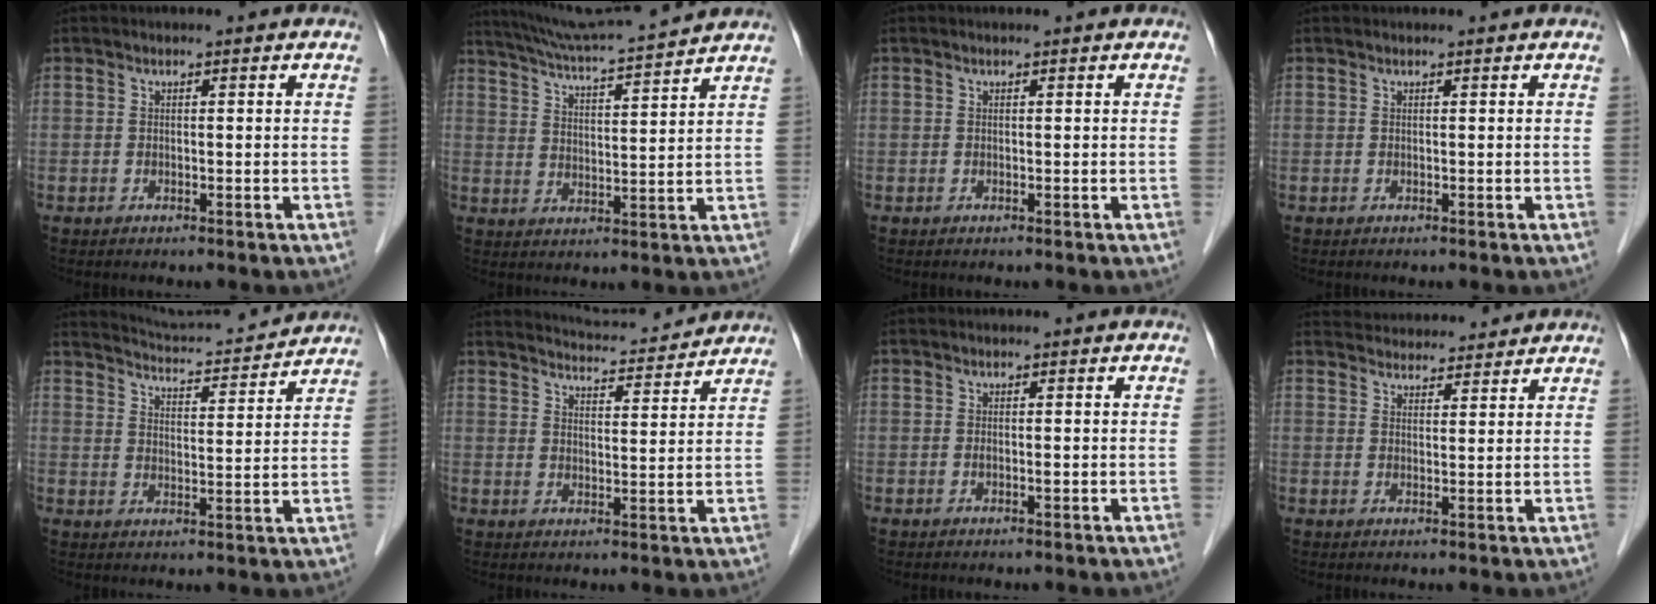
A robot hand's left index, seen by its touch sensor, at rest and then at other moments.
{"total": 14.0, "force": [13.0, -0.7, 4.9], "torque": [-0.094, 0.011, 0.202]}
{"total": 0.0}
{"total": 0.6, "force": [0.6, 0.0, 0.1], "torque": [-0.004, 0.010, 0.012]}
{"total": 13.2, "force": [12.8, 0.4, 2.9], "torque": [-0.055, 0.009, 0.182]}
{"total": 11.3, "force": [11.1, 0.6, 2.1], "torque": [-0.038, 0.009, 0.150]}
{"total": 0.5, "force": [-0.1, 0.1, 0.5], "torque": [-0.012, -0.001, -0.002]}
{"total": 10.4, "force": [10.0, 2.0, 1.8], "torque": [-0.021, 0.028, 0.136]}